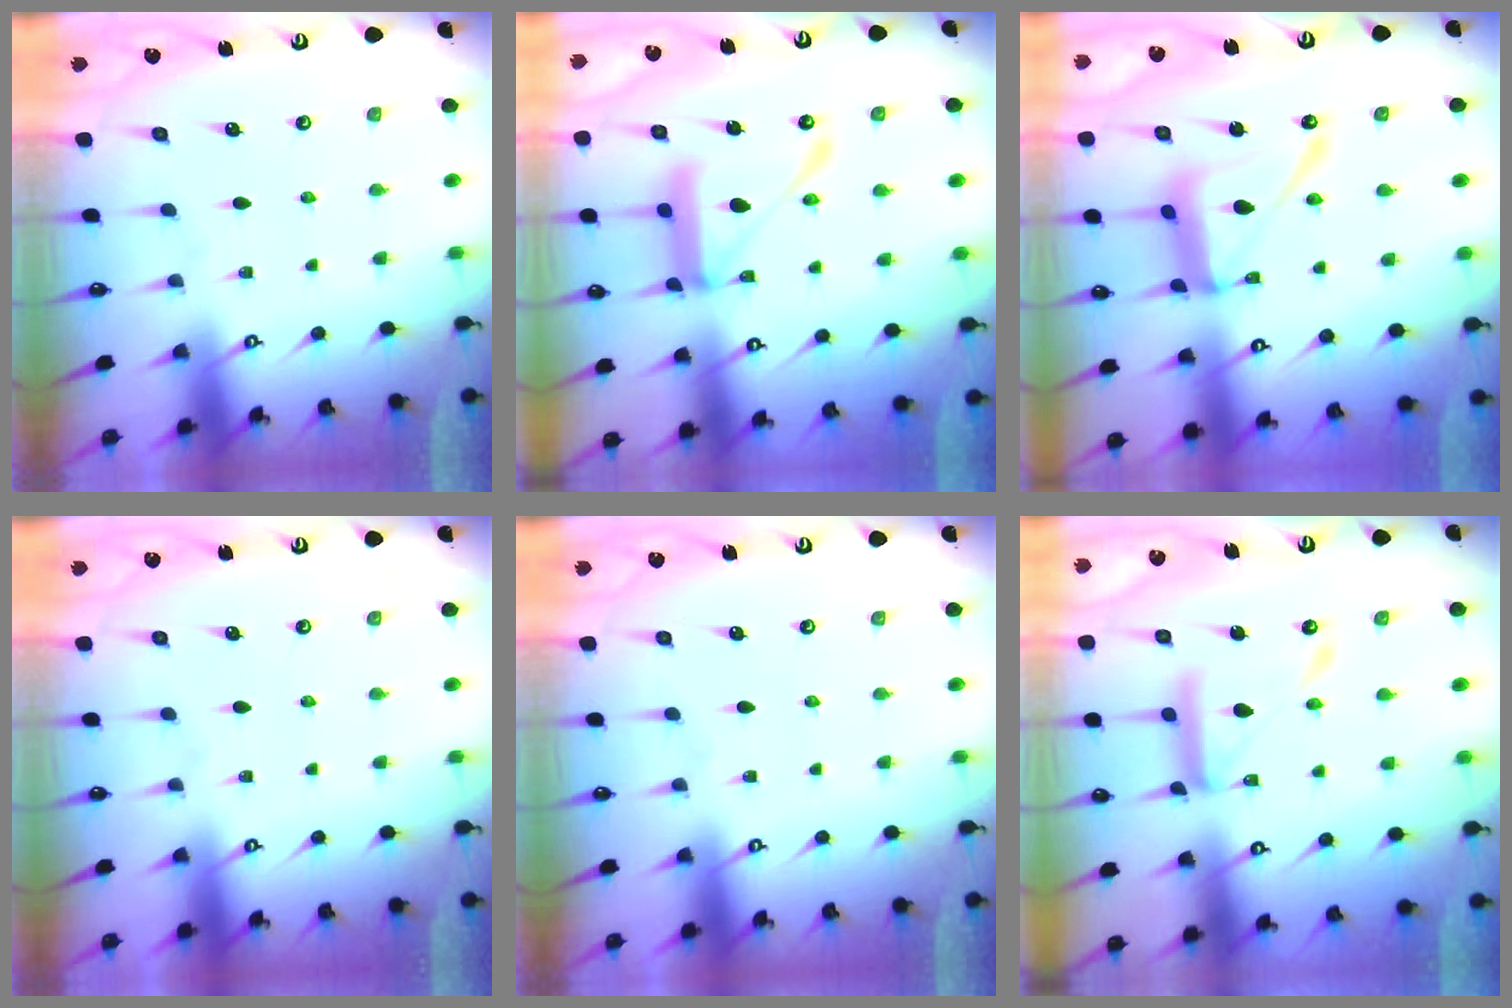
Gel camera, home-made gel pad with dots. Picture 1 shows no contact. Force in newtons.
{"total": 15.8, "press": 15.7, "slide": 1.7}
{"total": 15.1, "press": 15.0, "slide": 1.3}
{"total": 0.0}
{"total": 0.0}
{"total": 15.9, "press": 15.8, "slide": 1.4}